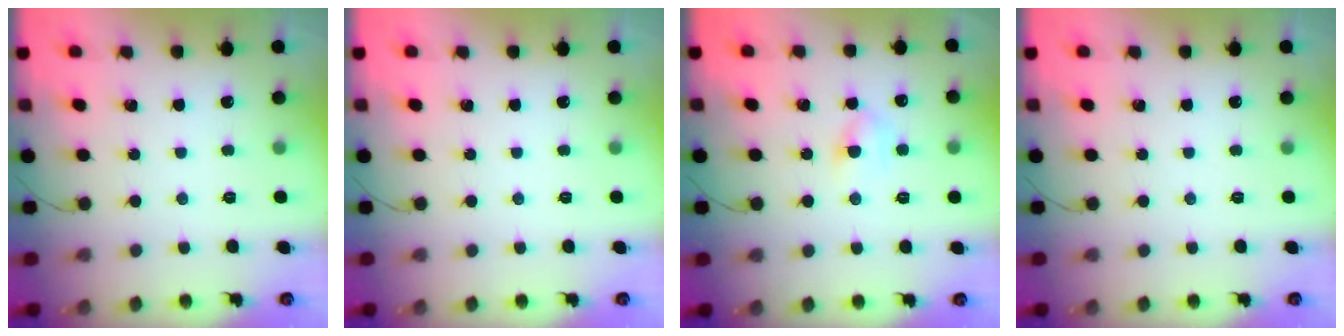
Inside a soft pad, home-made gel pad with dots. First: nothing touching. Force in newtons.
{"total": 0.0}
{"total": 5.2, "press": 5.0, "slide": 1.6}
{"total": 0.0}